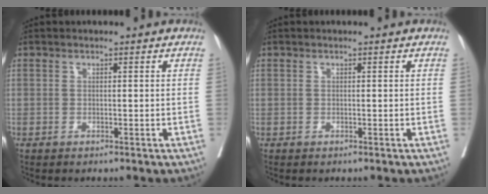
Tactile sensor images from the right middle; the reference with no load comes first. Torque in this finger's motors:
{"motor_torque": [0.09, -0.04, 0.04, 0.01]}